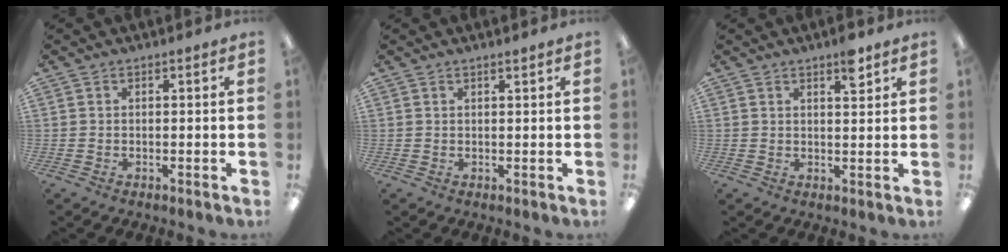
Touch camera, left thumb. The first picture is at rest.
{"total": 0.9, "force": [0.8, 0.0, 0.5], "torque": [-0.010, 0.000, 0.014]}
{"total": 4.5, "force": [3.1, 1.4, 2.9], "torque": [-0.034, -0.013, 0.047]}